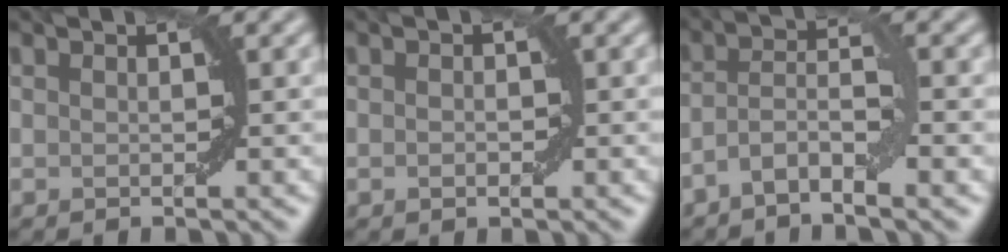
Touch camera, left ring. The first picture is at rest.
{"total": 1.0, "force": [-0.2, 0.6, 0.8], "torque": [-0.011, 0.002, -0.001]}
{"total": 3.7, "force": [-1.8, 0.9, 3.0], "torque": [-0.058, 0.011, -0.042]}